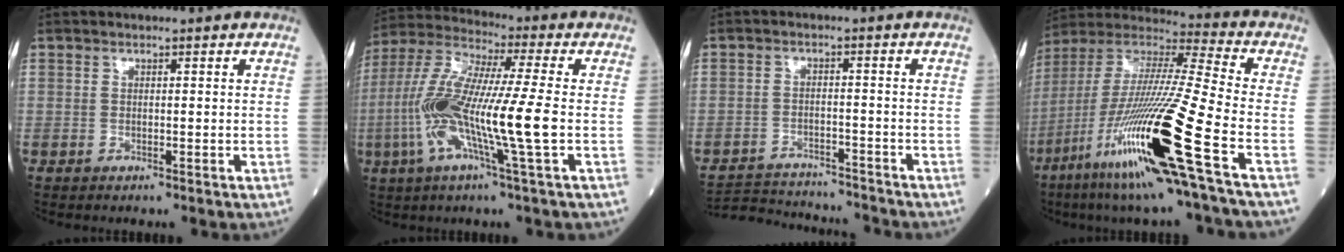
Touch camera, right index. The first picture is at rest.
{"total": 15.4, "force": [-3.0, -0.1, 15.1], "torque": [-0.313, -0.006, -0.071]}
{"total": 11.7, "force": [-11.4, 1.2, 2.2], "torque": [-0.040, 0.009, -0.170]}
{"total": 24.6, "force": [-10.0, -0.3, 22.4], "torque": [-0.452, -0.052, -0.194]}